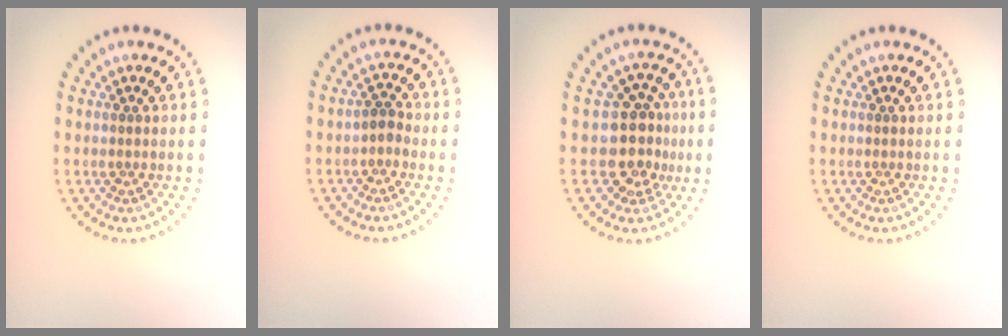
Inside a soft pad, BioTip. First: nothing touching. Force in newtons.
{"total": 1.0, "press": 0.9, "slide": 0.6}
{"total": 3.8, "press": 3.2, "slide": 2.1}
{"total": 0.0}